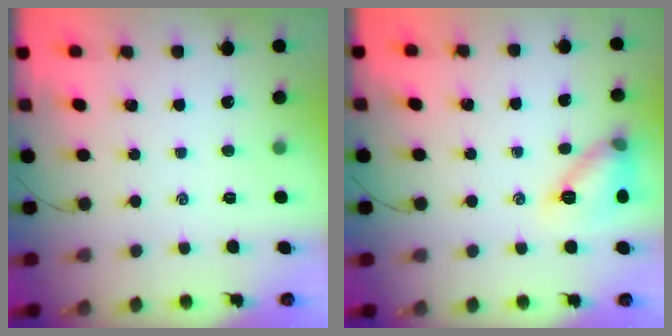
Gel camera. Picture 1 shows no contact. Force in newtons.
{"total": 11.2, "press": 11.1, "slide": 1.3}